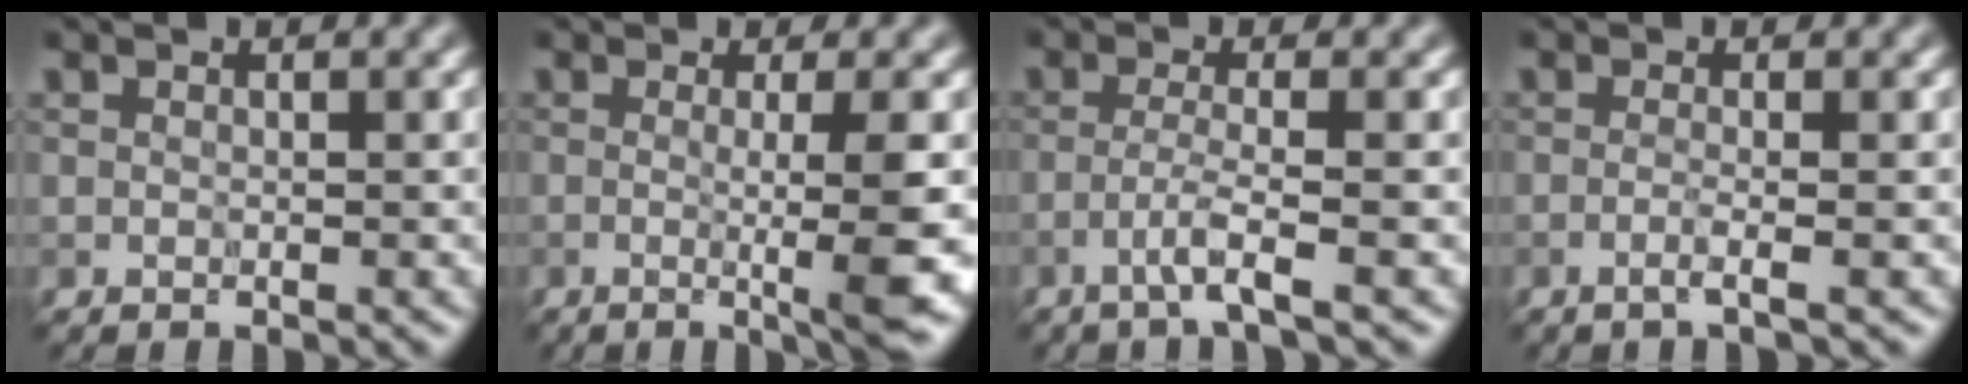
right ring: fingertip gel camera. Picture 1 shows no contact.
{"total": 6.7, "force": [-0.9, 1.2, 6.5], "torque": [-0.091, -0.007, -0.010]}
{"total": 2.5, "force": [-1.3, 0.0, 2.1], "torque": [-0.037, 0.007, -0.041]}
{"total": 1.5, "force": [-0.6, 0.3, 1.4], "torque": [-0.018, -0.001, -0.021]}